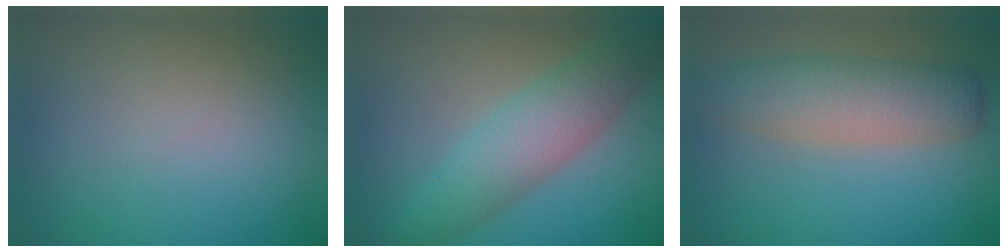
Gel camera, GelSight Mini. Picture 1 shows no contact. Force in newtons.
{"total": 5.0, "press": 5.0, "slide": 0.0}
{"total": 5.5, "press": 5.5, "slide": 0.2}